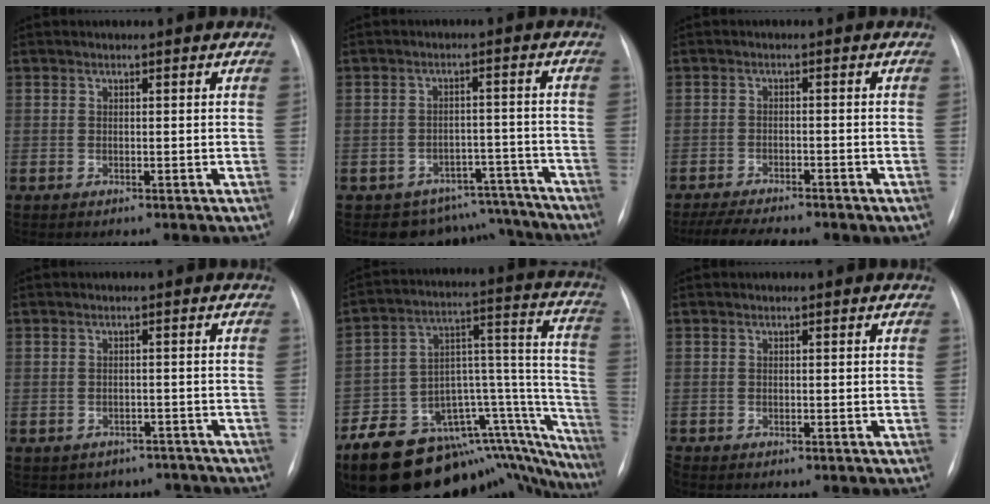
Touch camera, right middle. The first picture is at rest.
{"total": 10.2, "force": [-9.1, 4.6, -0.6], "torque": [0.035, 0.051, -0.107]}
{"total": 8.8, "force": [-7.3, 2.0, 4.4], "torque": [-0.071, -0.007, -0.106]}
{"total": 7.1, "force": [-6.0, 3.9, 0.1], "torque": [0.011, 0.022, -0.063]}
{"total": 26.8, "force": [-21.8, 9.9, 12.0], "torque": [-0.070, 0.069, -0.297]}
{"total": 0.7, "force": [-0.6, 0.2, 0.1], "torque": [-0.005, -0.001, -0.013]}